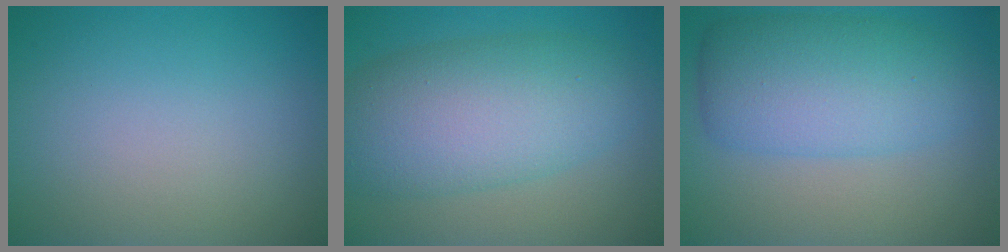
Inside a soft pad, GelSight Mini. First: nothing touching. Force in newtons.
{"total": 8.7, "press": 8.7, "slide": 0.4}
{"total": 7.2, "press": 7.2, "slide": 0.1}